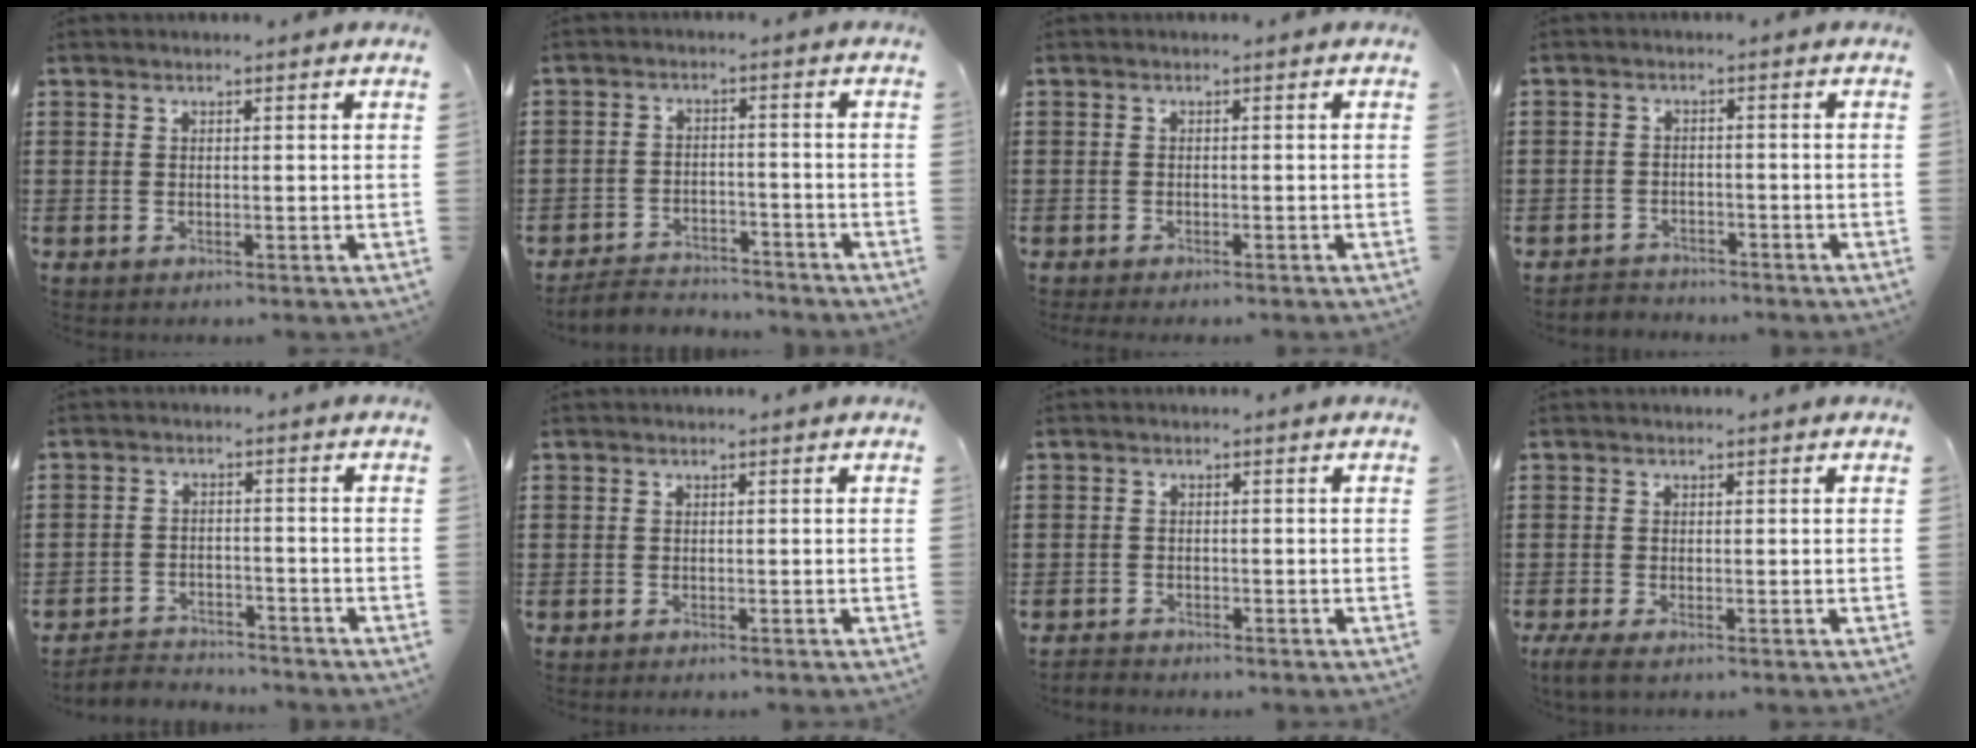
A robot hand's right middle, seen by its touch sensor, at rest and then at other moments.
{"total": 3.8, "force": [-3.7, 0.8, -0.2], "torque": [-0.005, 0.001, -0.079]}
{"total": 0.9, "force": [-0.9, 0.3, 0.0], "torque": [-0.001, 0.000, -0.018]}
{"total": 2.6, "force": [-2.5, 0.7, -0.4], "torque": [0.000, -0.002, -0.056]}
{"total": 3.3, "force": [-3.2, 0.8, -0.3], "torque": [-0.005, 0.000, -0.069]}
{"total": 0.5, "force": [-0.4, 0.3, -0.1], "torque": [0.001, 0.001, -0.010]}
{"total": 1.6, "force": [-1.5, 0.5, -0.3], "torque": [0.000, 0.000, -0.034]}
{"total": 1.5, "force": [-1.1, 0.3, 1.0], "torque": [-0.034, -0.007, -0.023]}